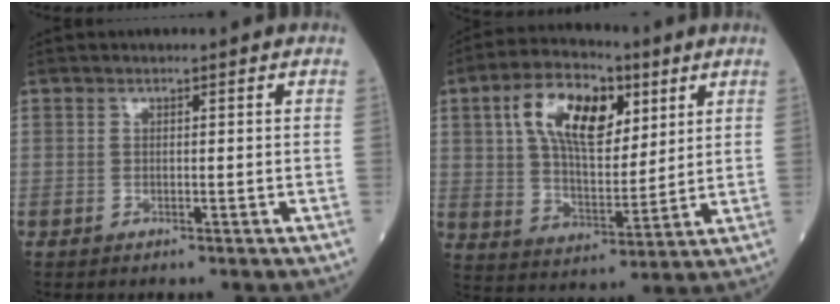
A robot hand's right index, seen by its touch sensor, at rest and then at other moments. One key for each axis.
{"total": 14.1, "fx": 5.5, "fy": 6.8, "fz": 11.0, "tx": -0.207, "ty": 0.022, "tz": 0.098}